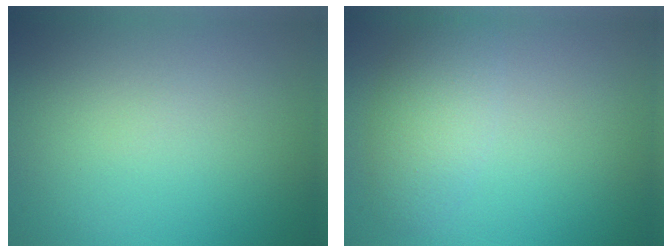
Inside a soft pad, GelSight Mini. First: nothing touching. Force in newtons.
{"total": 3.2, "press": 3.2, "slide": 0.0}